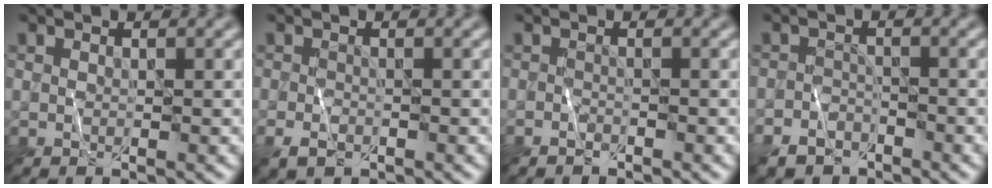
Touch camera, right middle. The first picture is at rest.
{"total": 1.6, "force": [-0.8, 1.1, 0.9], "torque": [-0.018, -0.004, -0.016]}
{"total": 0.7, "force": [-0.7, 0.3, 0.0], "torque": [0.001, 0.001, -0.012]}
{"total": 3.3, "force": [-2.7, 1.9, 0.4], "torque": [0.002, 0.001, -0.049]}